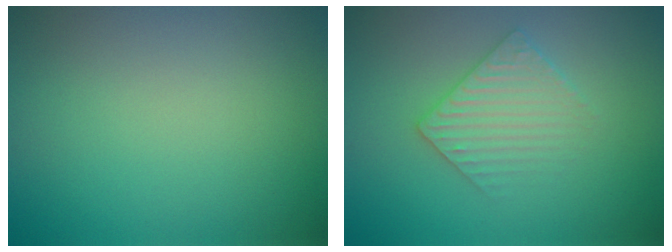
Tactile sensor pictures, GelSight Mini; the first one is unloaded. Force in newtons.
{"total": 3.0, "press": 2.9, "slide": 0.6}